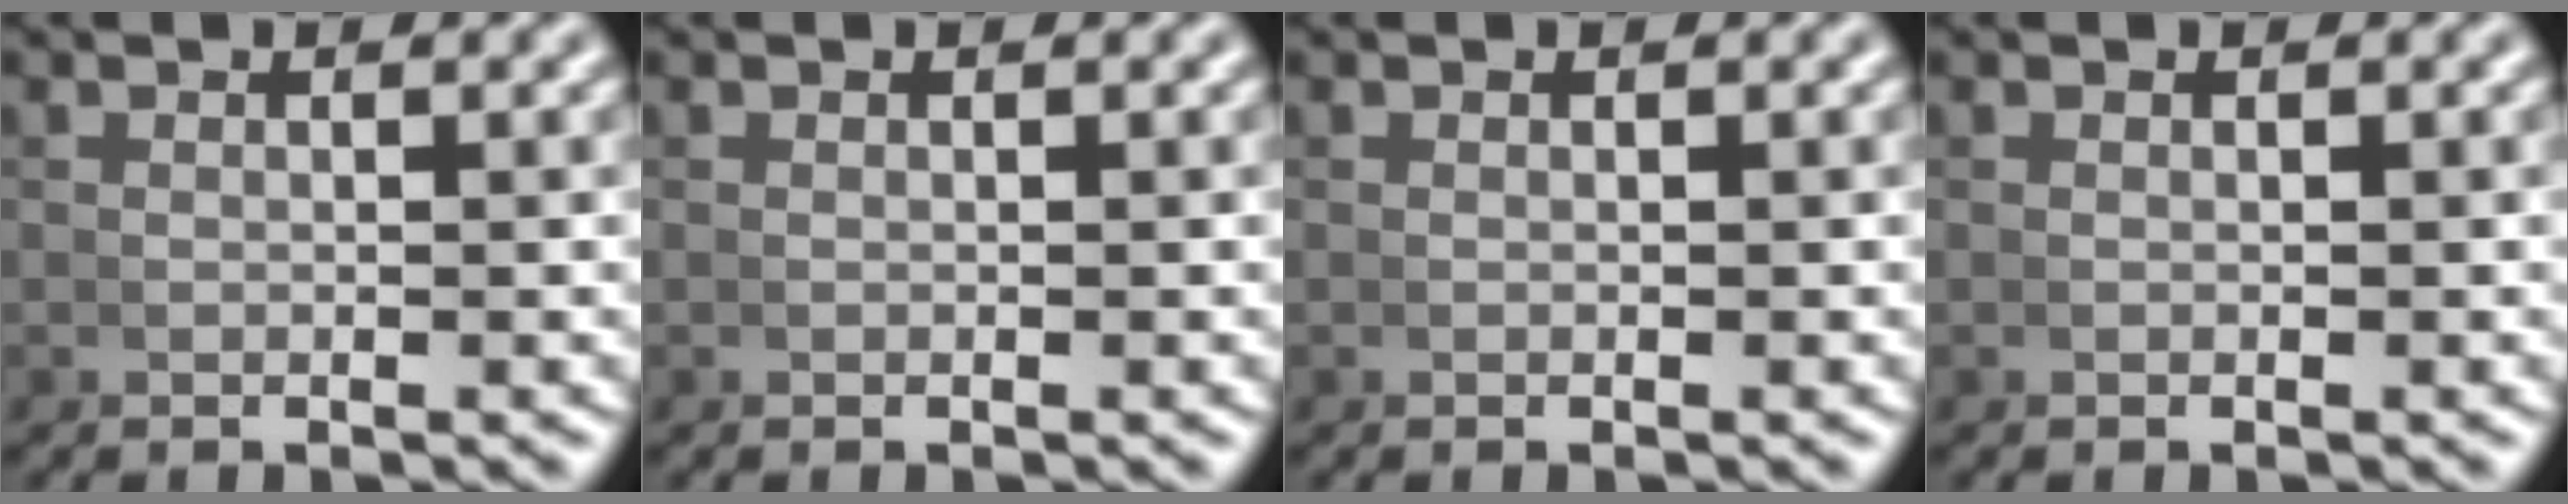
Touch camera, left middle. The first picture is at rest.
{"total": 0.0}
{"total": 0.0}
{"total": 0.0}